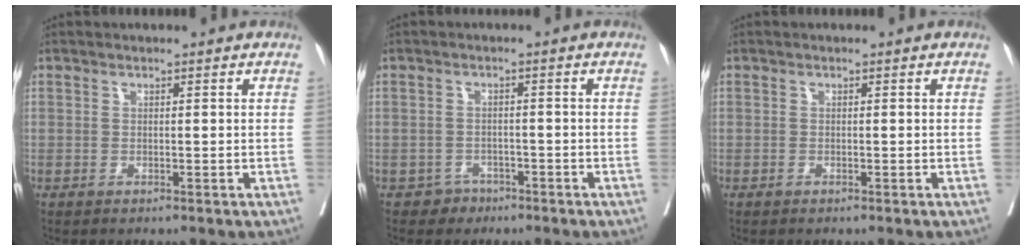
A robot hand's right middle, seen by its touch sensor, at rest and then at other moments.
{"total": 2.3, "force": [-1.5, 1.7, -0.2], "torque": [0.001, 0.010, -0.023]}
{"total": 0.0}